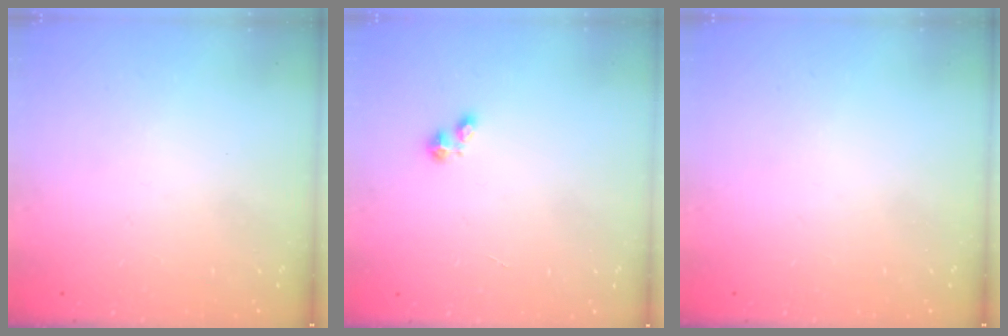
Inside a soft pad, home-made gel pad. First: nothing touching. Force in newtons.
{"total": 1.9, "press": 1.8, "slide": 0.2}
{"total": 0.0}